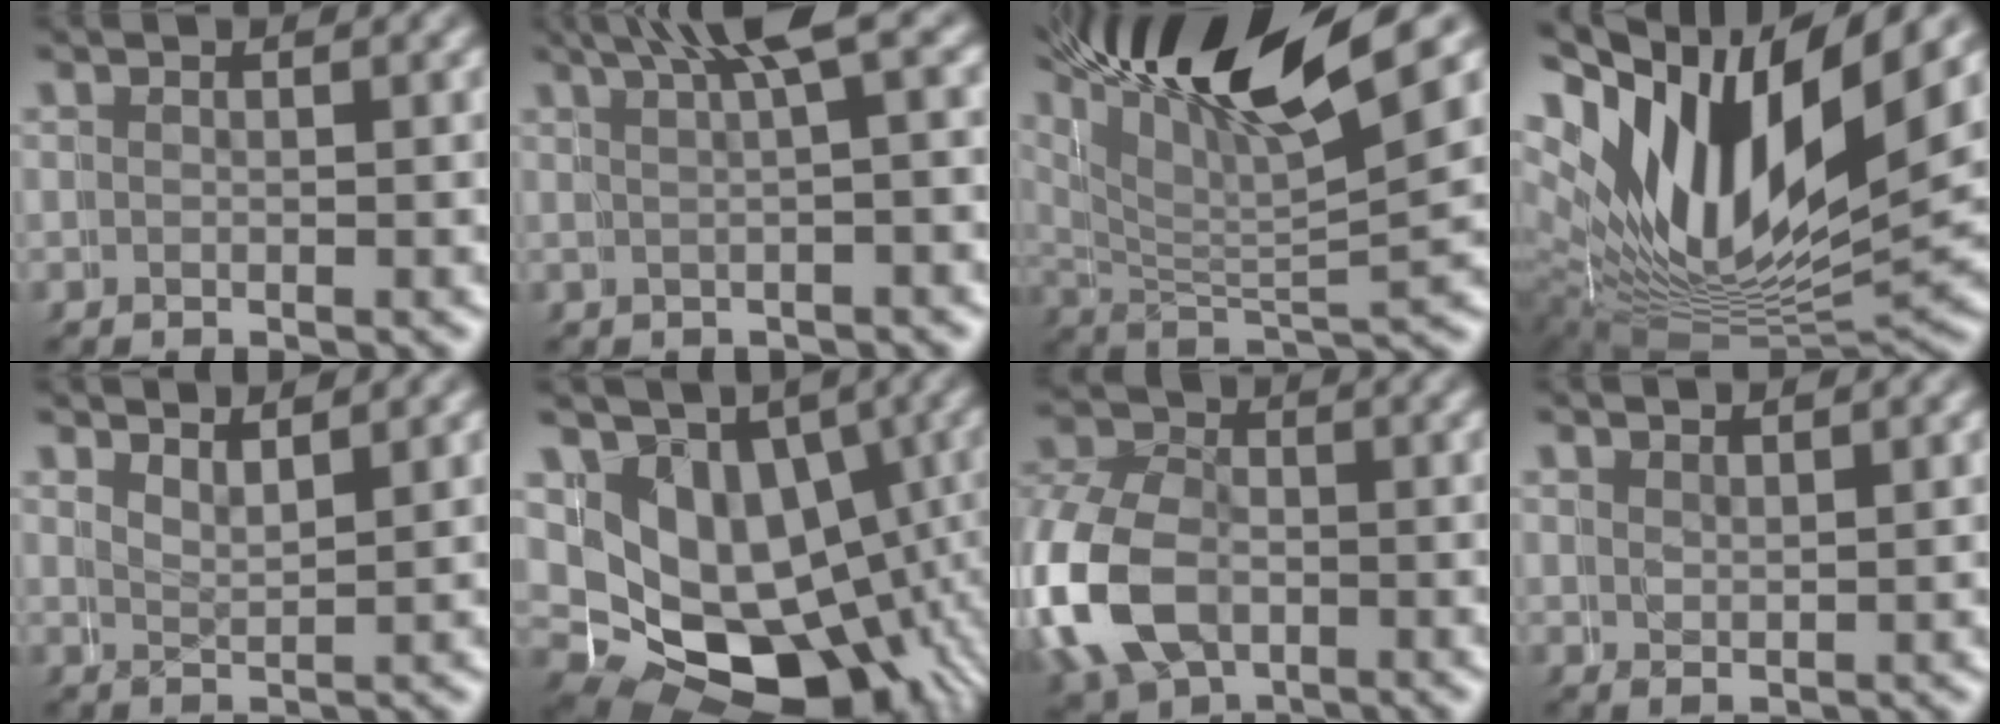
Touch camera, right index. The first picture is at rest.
{"total": 4.5, "force": [2.3, 0.3, 3.8], "torque": [-0.040, 0.016, 0.037]}
{"total": 13.7, "force": [7.8, 5.5, 9.8], "torque": [-0.175, 0.031, 0.115]}
{"total": 16.3, "force": [4.7, 10.1, 11.9], "torque": [-0.197, 0.015, 0.056]}
{"total": 3.0, "force": [2.8, -0.7, -0.6], "torque": [-0.002, -0.008, 0.050]}
{"total": 16.9, "force": [-4.1, 13.5, 9.3], "torque": [-0.169, -0.065, -0.050]}
{"total": 9.6, "force": [-1.2, 8.5, 4.2], "torque": [-0.127, -0.037, -0.011]}
{"total": 2.3, "force": [2.0, 0.2, 1.0], "torque": [-0.017, -0.003, 0.044]}